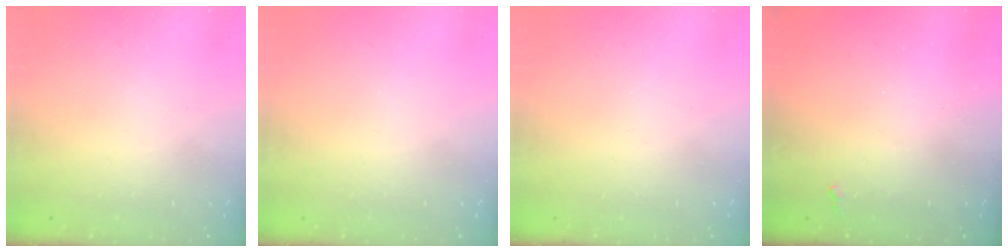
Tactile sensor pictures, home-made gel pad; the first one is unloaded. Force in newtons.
{"total": 0.0}
{"total": 0.0}
{"total": 2.3, "press": 2.2, "slide": 0.4}